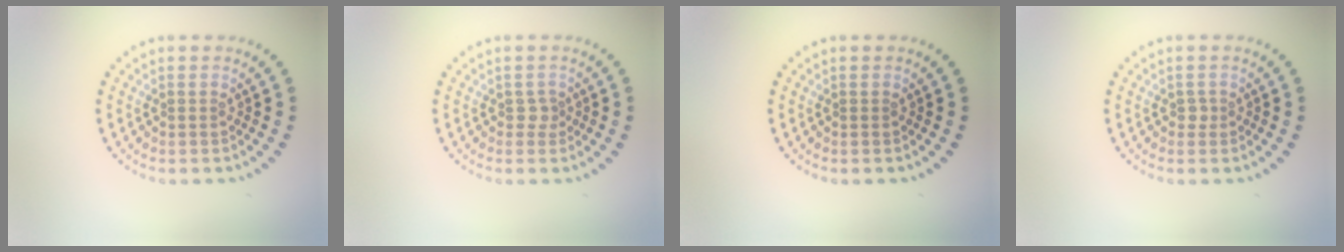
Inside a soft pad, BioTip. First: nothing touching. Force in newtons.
{"total": 0.9, "press": 0.6, "slide": 0.7}
{"total": 0.0}
{"total": 0.7, "press": 0.4, "slide": 0.6}